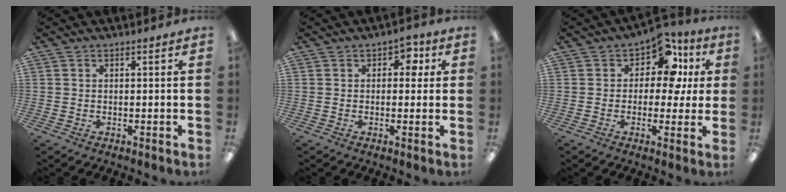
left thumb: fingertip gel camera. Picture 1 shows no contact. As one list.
[{"total": 3.8, "force": [1.1, 2.5, 2.5], "torque": [-0.028, 0.000, 0.012]}, {"total": 11.4, "force": [4.6, 7.0, 7.7], "torque": [-0.108, -0.019, 0.078]}]